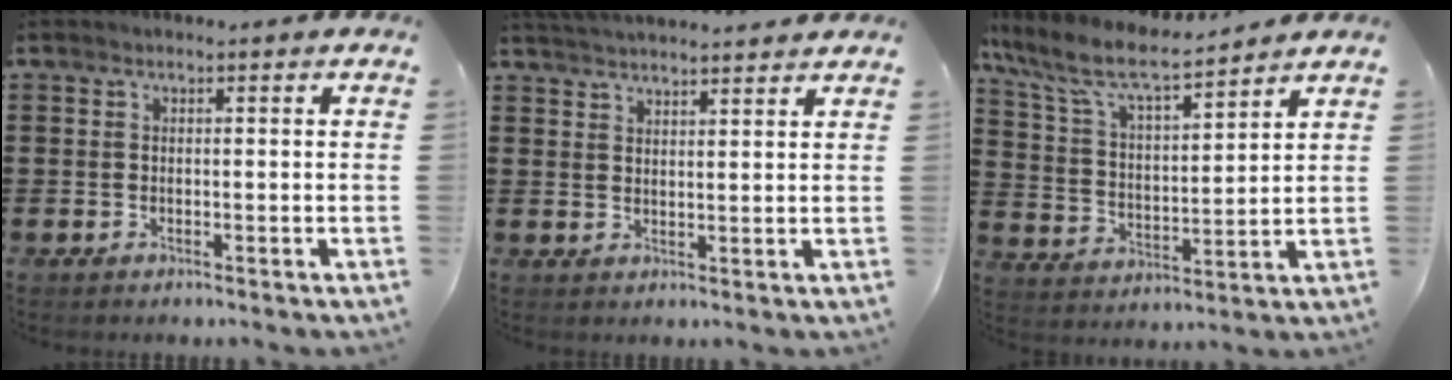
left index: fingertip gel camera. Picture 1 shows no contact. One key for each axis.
{"total": 2.9, "fx": 2.8, "fy": -0.4, "fz": 0.1, "tx": -0.009, "ty": -0.007, "tz": 0.052}
{"total": 8.7, "fx": 7.2, "fy": 1.6, "fz": 4.5, "tx": -0.116, "ty": -0.033, "tz": 0.123}